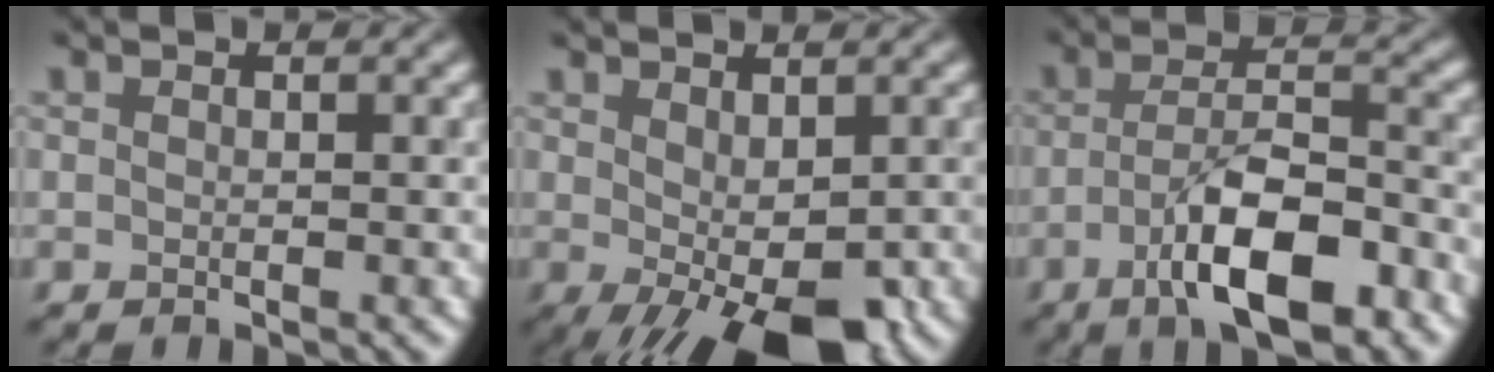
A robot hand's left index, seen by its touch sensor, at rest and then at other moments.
{"total": 6.9, "force": [-2.0, 2.7, 6.0], "torque": [-0.106, -0.012, -0.018]}
{"total": 8.1, "force": [-3.8, 2.6, 6.7], "torque": [-0.114, 0.008, -0.069]}